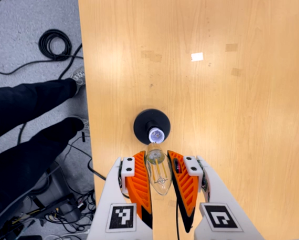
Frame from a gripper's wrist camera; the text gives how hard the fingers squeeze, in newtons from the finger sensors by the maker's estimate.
{"total": 20.3, "left": 22.5, "right": 18.1}